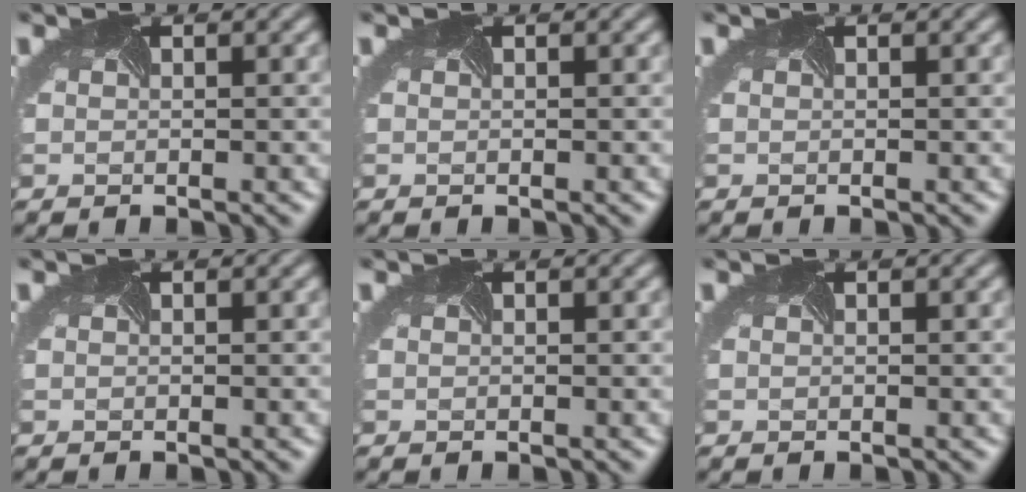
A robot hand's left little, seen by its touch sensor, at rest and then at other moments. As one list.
[{"total": 0.0}, {"total": 0.0}, {"total": 0.0}, {"total": 0.0}, {"total": 0.0}]